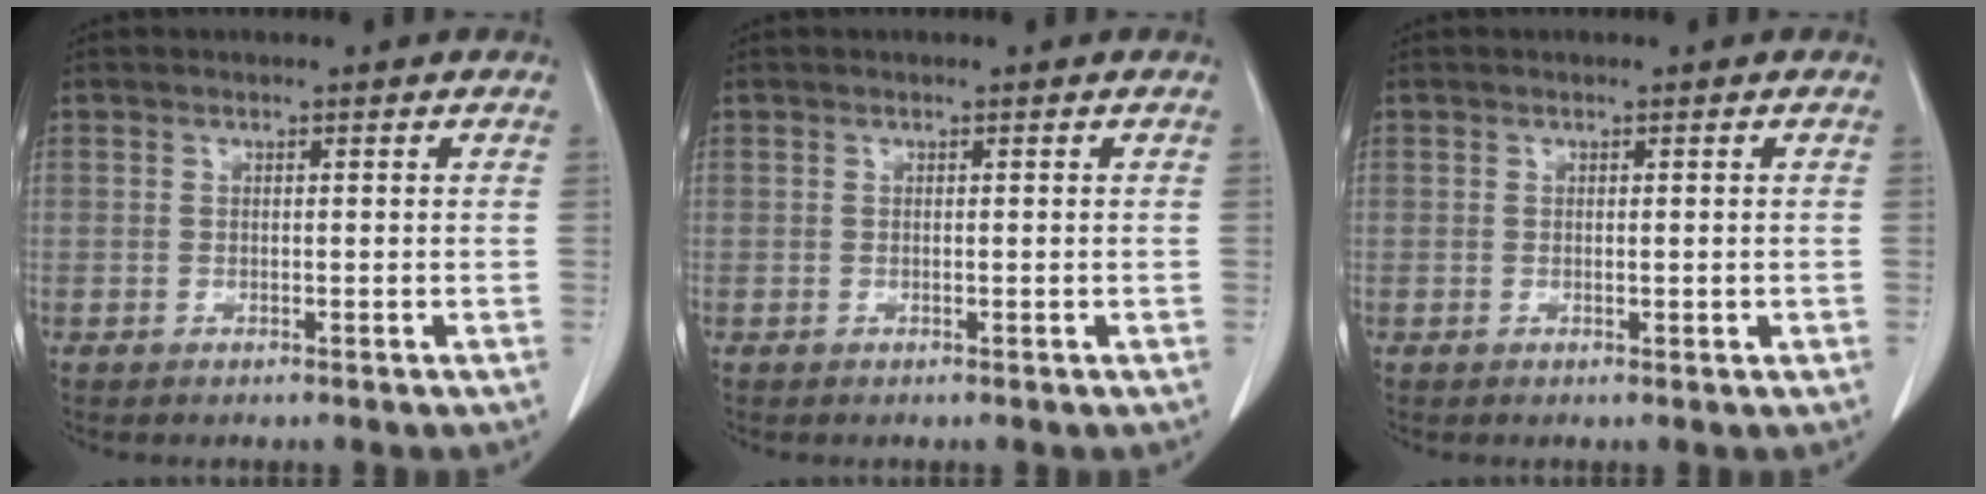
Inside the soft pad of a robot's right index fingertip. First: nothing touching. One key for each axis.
{"total": 0.0}
{"total": 0.7, "fx": 0.0, "fy": 0.4, "fz": 0.7, "tx": -0.010, "ty": -0.002, "tz": 0.002}